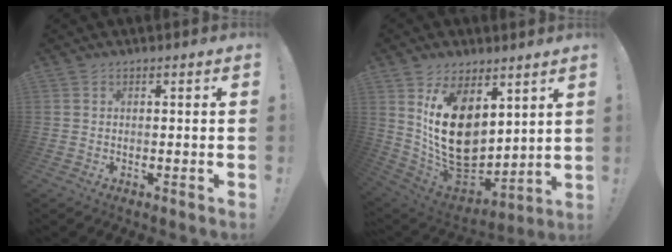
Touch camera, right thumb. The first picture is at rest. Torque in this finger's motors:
{"motor_torque": [0.05, 1.74, 1.36, 1.06, 0.50]}